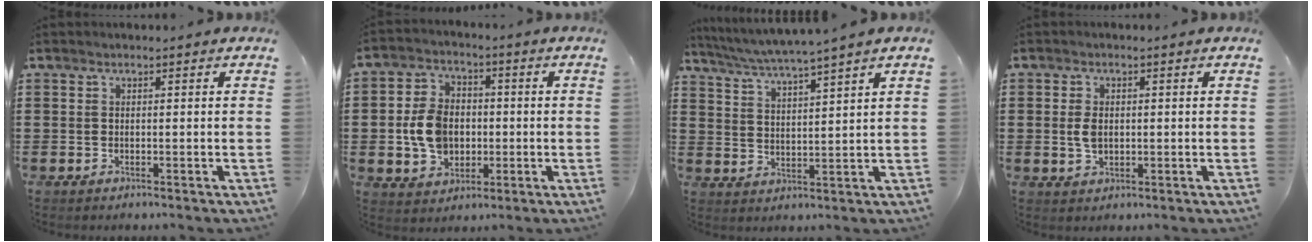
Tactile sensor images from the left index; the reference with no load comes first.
{"total": 8.1, "force": [-0.7, 6.1, 5.3], "torque": [-0.116, 0.008, -0.015]}
{"total": 3.9, "force": [3.4, -0.9, 1.7], "torque": [-0.047, -0.025, 0.054]}
{"total": 3.0, "force": [0.2, 1.8, 2.4], "torque": [-0.057, 0.002, 0.001]}